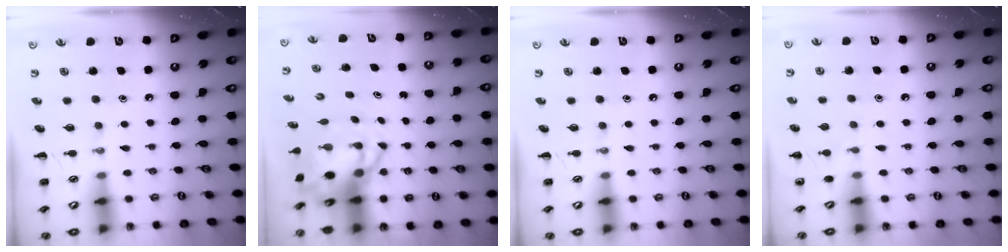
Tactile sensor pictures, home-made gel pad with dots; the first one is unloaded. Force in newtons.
{"total": 6.6, "press": 6.3, "slide": 2.1}
{"total": 0.0}
{"total": 4.6, "press": 4.3, "slide": 1.5}